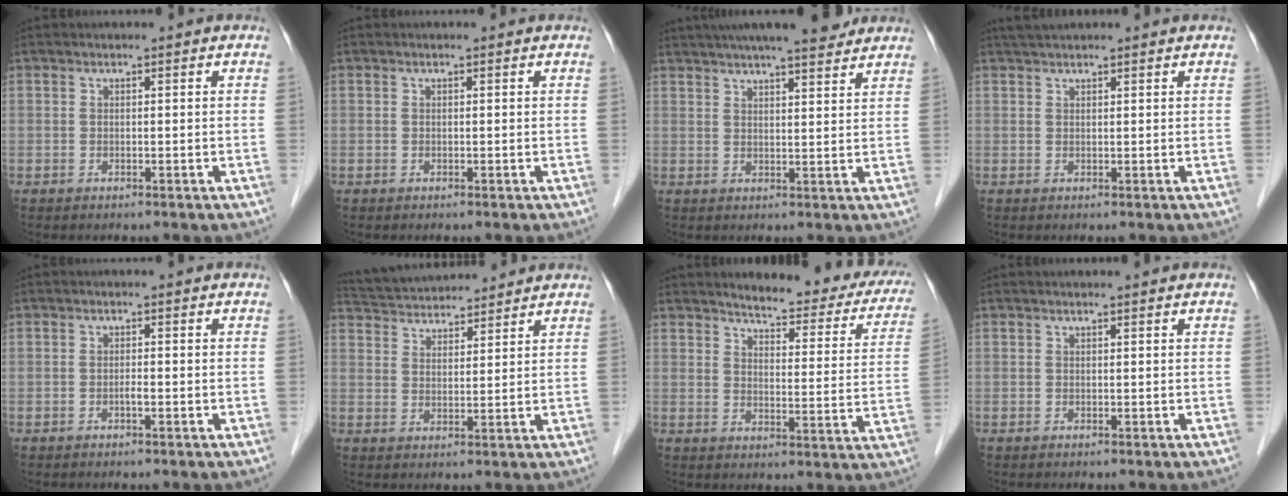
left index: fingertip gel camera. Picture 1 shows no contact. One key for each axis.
{"total": 0.0}
{"total": 13.7, "fx": 11.8, "fy": 1.4, "fz": 6.7, "tx": -0.110, "ty": 0.022, "tz": 0.165}
{"total": 2.9, "fx": 2.6, "fy": 0.1, "fz": 1.1, "tx": -0.016, "ty": 0.026, "tz": 0.048}
{"total": 0.6, "fx": -0.3, "fy": 0.0, "fz": 0.6, "tx": -0.010, "ty": 0.001, "tz": -0.006}
{"total": 10.8, "fx": 10.4, "fy": 1.6, "fz": 2.6, "tx": -0.052, "ty": 0.032, "tz": 0.170}
{"total": 18.8, "fx": 16.5, "fy": 4.5, "fz": 7.8, "tx": -0.066, "ty": -0.039, "tz": 0.179}
{"total": 1.1, "fx": 1.0, "fy": -0.1, "fz": 0.5, "tx": -0.004, "ty": 0.014, "tz": 0.020}